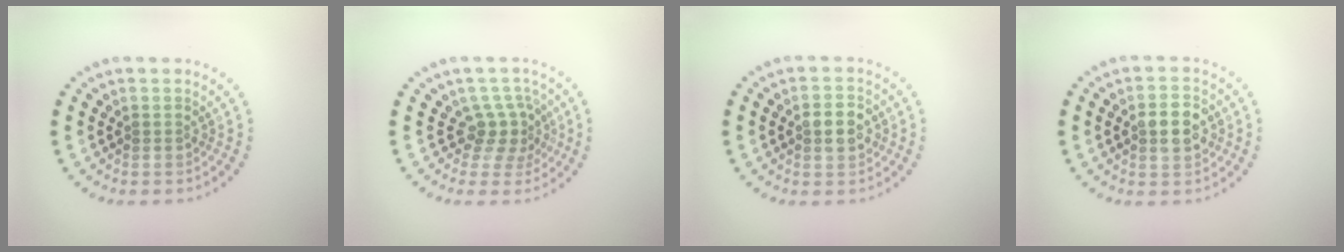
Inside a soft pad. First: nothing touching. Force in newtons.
{"total": 2.7, "press": 1.9, "slide": 1.9}
{"total": 2.6, "press": 2.6, "slide": 0.2}
{"total": 3.6, "press": 3.5, "slide": 0.2}